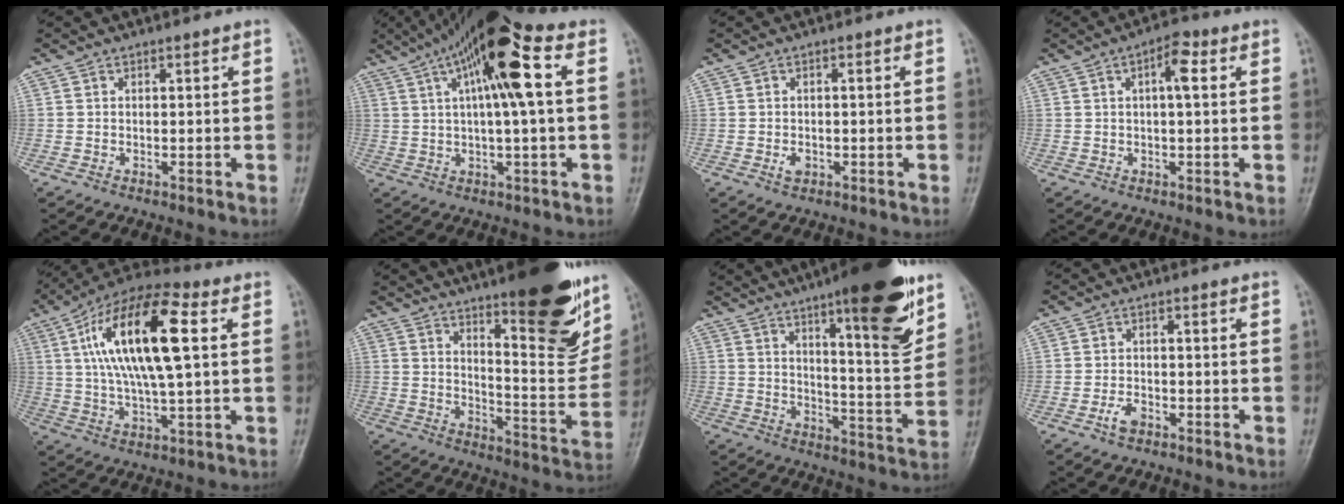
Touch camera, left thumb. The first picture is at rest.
{"total": 14.9, "force": [4.3, 3.0, 14.0], "torque": [-0.250, 0.029, 0.061]}
{"total": 1.5, "force": [-0.6, 1.0, 1.0], "torque": [-0.013, 0.004, -0.009]}
{"total": 4.7, "force": [1.2, 1.6, 4.2], "torque": [-0.065, 0.012, 0.014]}
{"total": 19.6, "force": [4.5, 6.7, 17.9], "torque": [-0.331, 0.015, 0.072]}
{"total": 21.7, "force": [13.4, 5.7, 16.1], "torque": [-0.172, -0.081, 0.197]}
{"total": 19.3, "force": [11.3, 4.1, 15.0], "torque": [-0.181, -0.062, 0.168]}
{"total": 2.8, "force": [-1.6, 1.5, 1.8], "torque": [-0.034, 0.012, -0.029]}